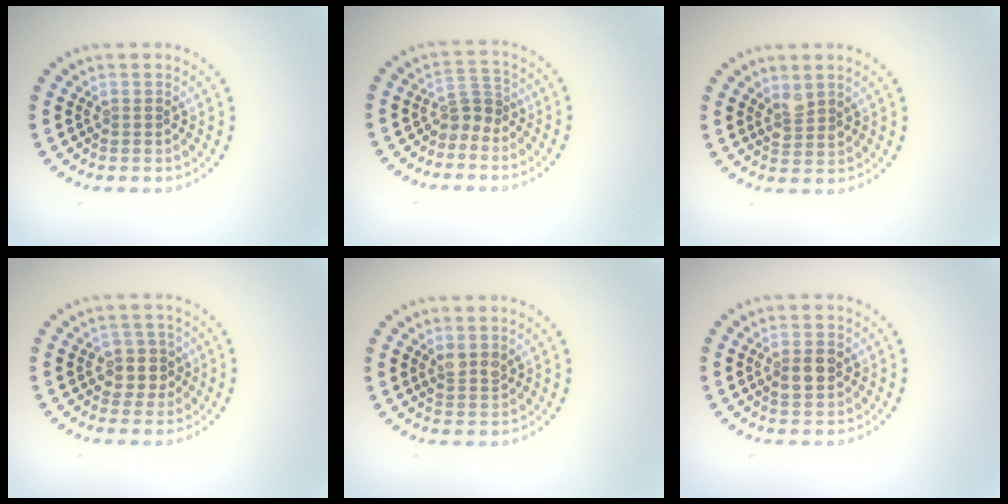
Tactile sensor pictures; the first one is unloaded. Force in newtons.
{"total": 1.9, "press": 1.4, "slide": 1.3}
{"total": 1.6, "press": 1.4, "slide": 0.8}
{"total": 2.6, "press": 2.2, "slide": 1.3}
{"total": 1.7, "press": 1.5, "slide": 0.7}
{"total": 2.2, "press": 2.2, "slide": 0.0}